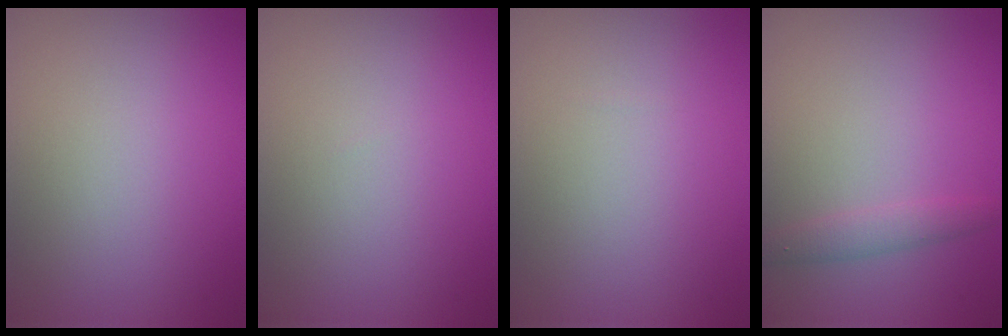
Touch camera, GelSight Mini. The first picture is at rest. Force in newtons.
{"total": 0.0}
{"total": 0.0}
{"total": 1.6, "press": 1.6, "slide": 0.0}